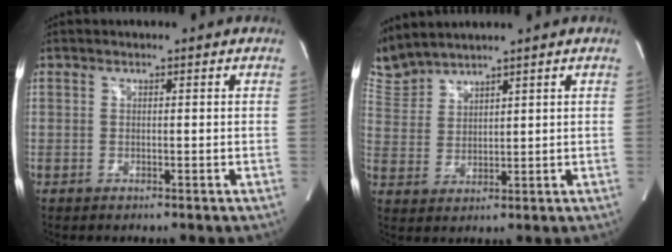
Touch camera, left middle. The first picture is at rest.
{"total": 6.5, "force": [6.5, 0.2, 0.7], "torque": [-0.040, 0.016, 0.146]}